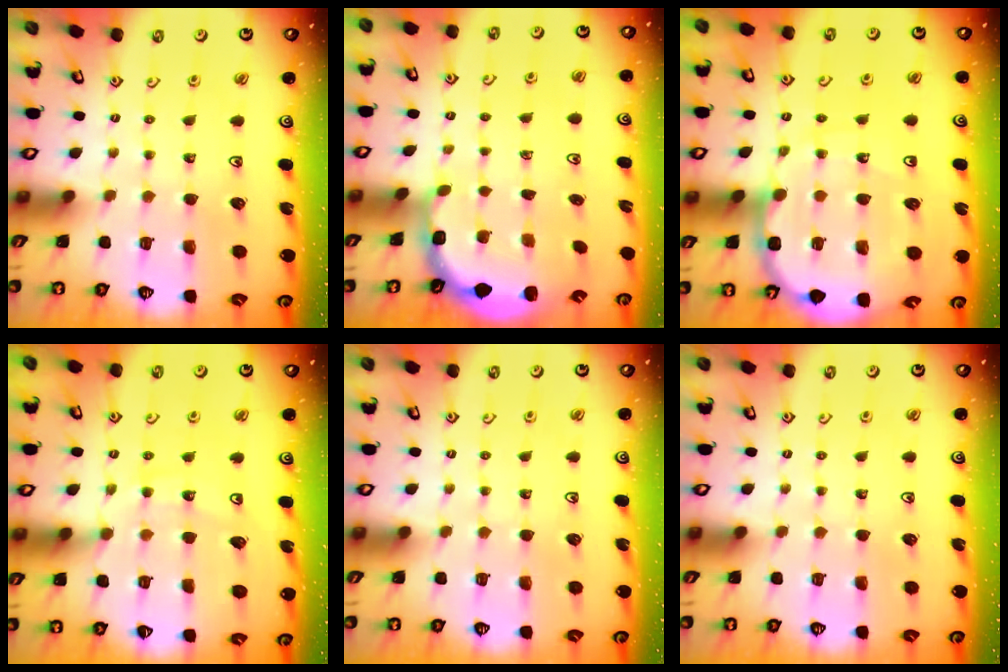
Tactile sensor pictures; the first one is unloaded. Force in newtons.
{"total": 2.8, "press": 2.5, "slide": 1.4}
{"total": 12.7, "press": 12.4, "slide": 2.8}
{"total": 11.2, "press": 11.2, "slide": 1.3}
{"total": 0.0}
{"total": 0.0}